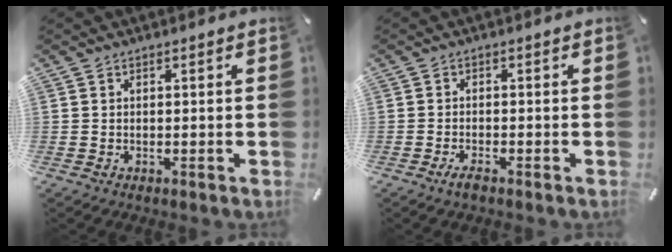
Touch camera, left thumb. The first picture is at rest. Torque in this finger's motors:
{"motor_torque": [-0.07, 0.09, 0.00, 0.00, 0.00]}